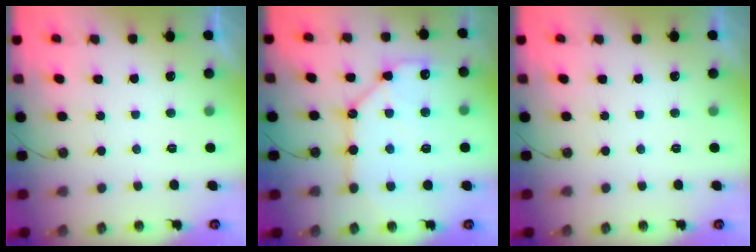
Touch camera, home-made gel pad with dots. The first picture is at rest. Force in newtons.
{"total": 13.6, "press": 13.5, "slide": 1.3}
{"total": 0.0}